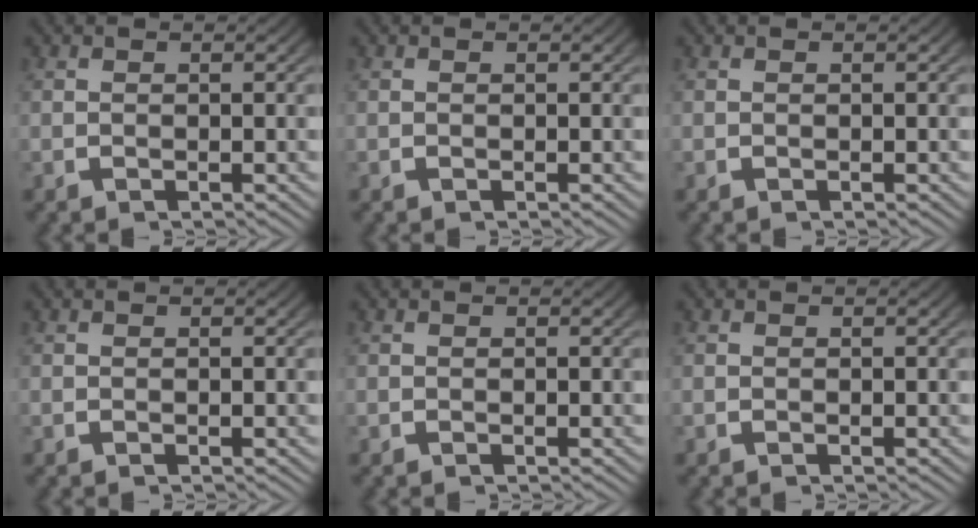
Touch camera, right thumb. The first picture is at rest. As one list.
[{"total": 0.0}, {"total": 0.0}, {"total": 0.0}, {"total": 0.0}, {"total": 0.0}]